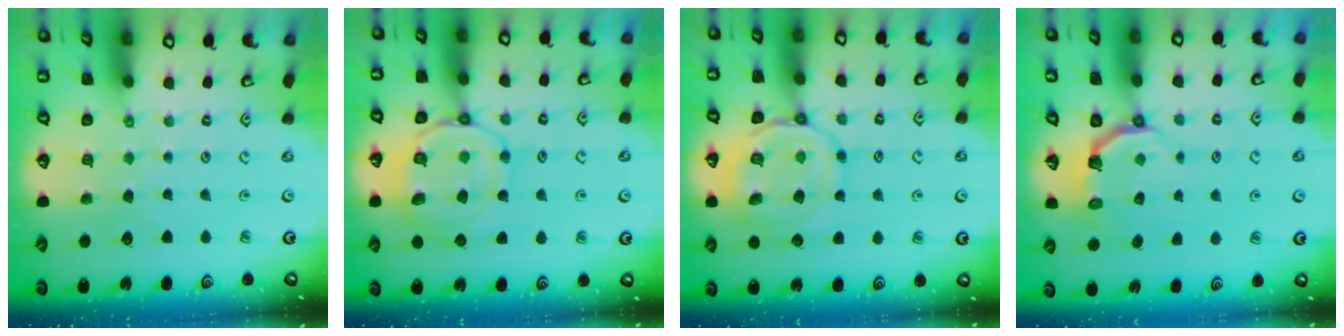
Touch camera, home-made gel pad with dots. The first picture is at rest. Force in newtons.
{"total": 11.3, "press": 11.2, "slide": 1.3}
{"total": 11.1, "press": 11.1, "slide": 1.1}
{"total": 4.5, "press": 2.7, "slide": 3.6}